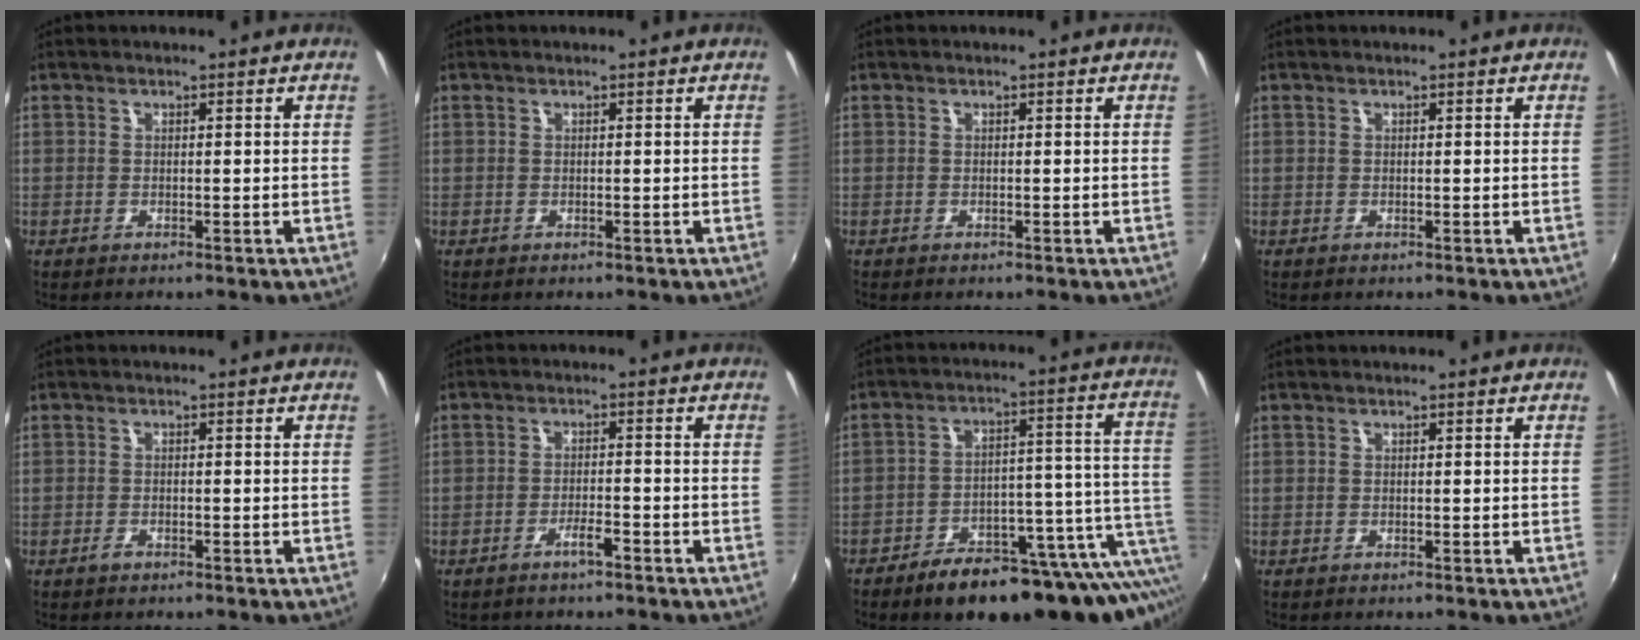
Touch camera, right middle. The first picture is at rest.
{"total": 0.0}
{"total": 0.0}
{"total": 0.0}
{"total": 1.1, "force": [-0.9, 0.3, 0.5], "torque": [-0.011, -0.001, -0.016]}
{"total": 2.7, "force": [-2.1, 0.4, 1.7], "torque": [-0.040, 0.003, -0.033]}
{"total": 23.6, "force": [-15.4, 8.6, 15.6], "torque": [-0.197, -0.010, -0.203]}
{"total": 0.0}